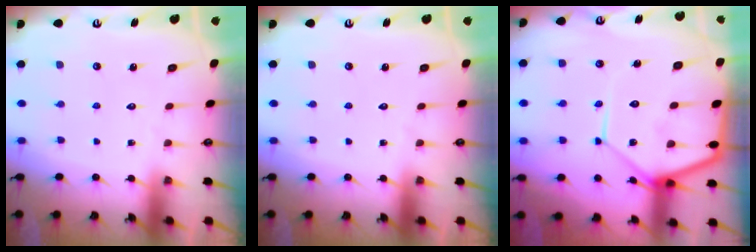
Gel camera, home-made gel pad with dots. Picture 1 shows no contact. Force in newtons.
{"total": 0.0}
{"total": 15.3, "press": 15.3, "slide": 1.3}